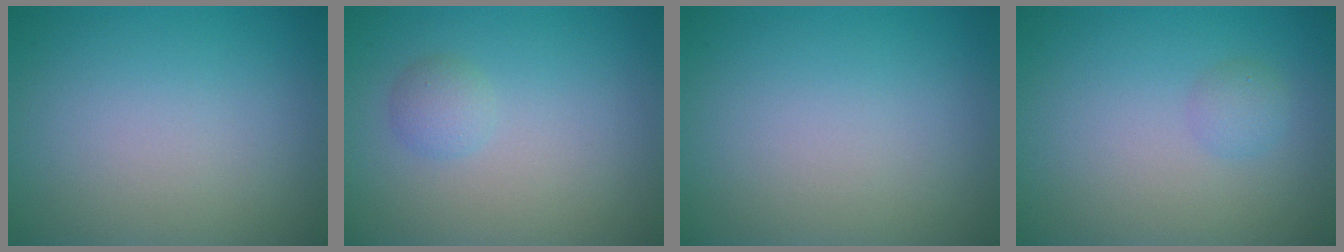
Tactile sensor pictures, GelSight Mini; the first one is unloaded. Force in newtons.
{"total": 1.3, "press": 1.3, "slide": 0.0}
{"total": 0.0}
{"total": 1.2, "press": 1.2, "slide": 0.0}